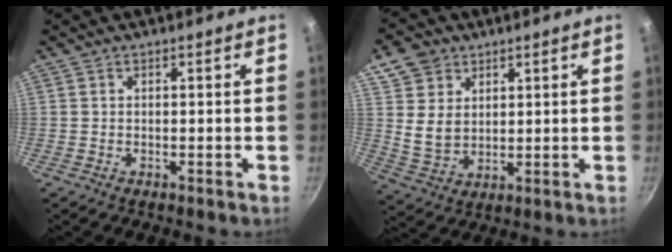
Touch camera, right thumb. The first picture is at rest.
{"total": 9.2, "force": [4.4, 7.3, 3.6], "torque": [-0.036, -0.021, 0.089]}